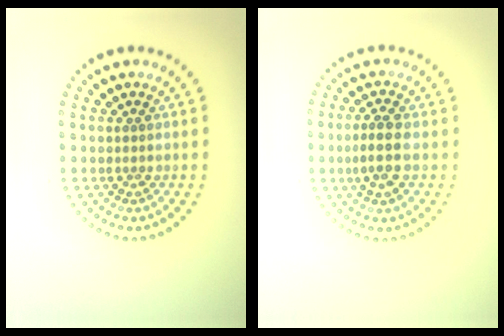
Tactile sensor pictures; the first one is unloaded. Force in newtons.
{"total": 2.8, "press": 2.6, "slide": 1.1}